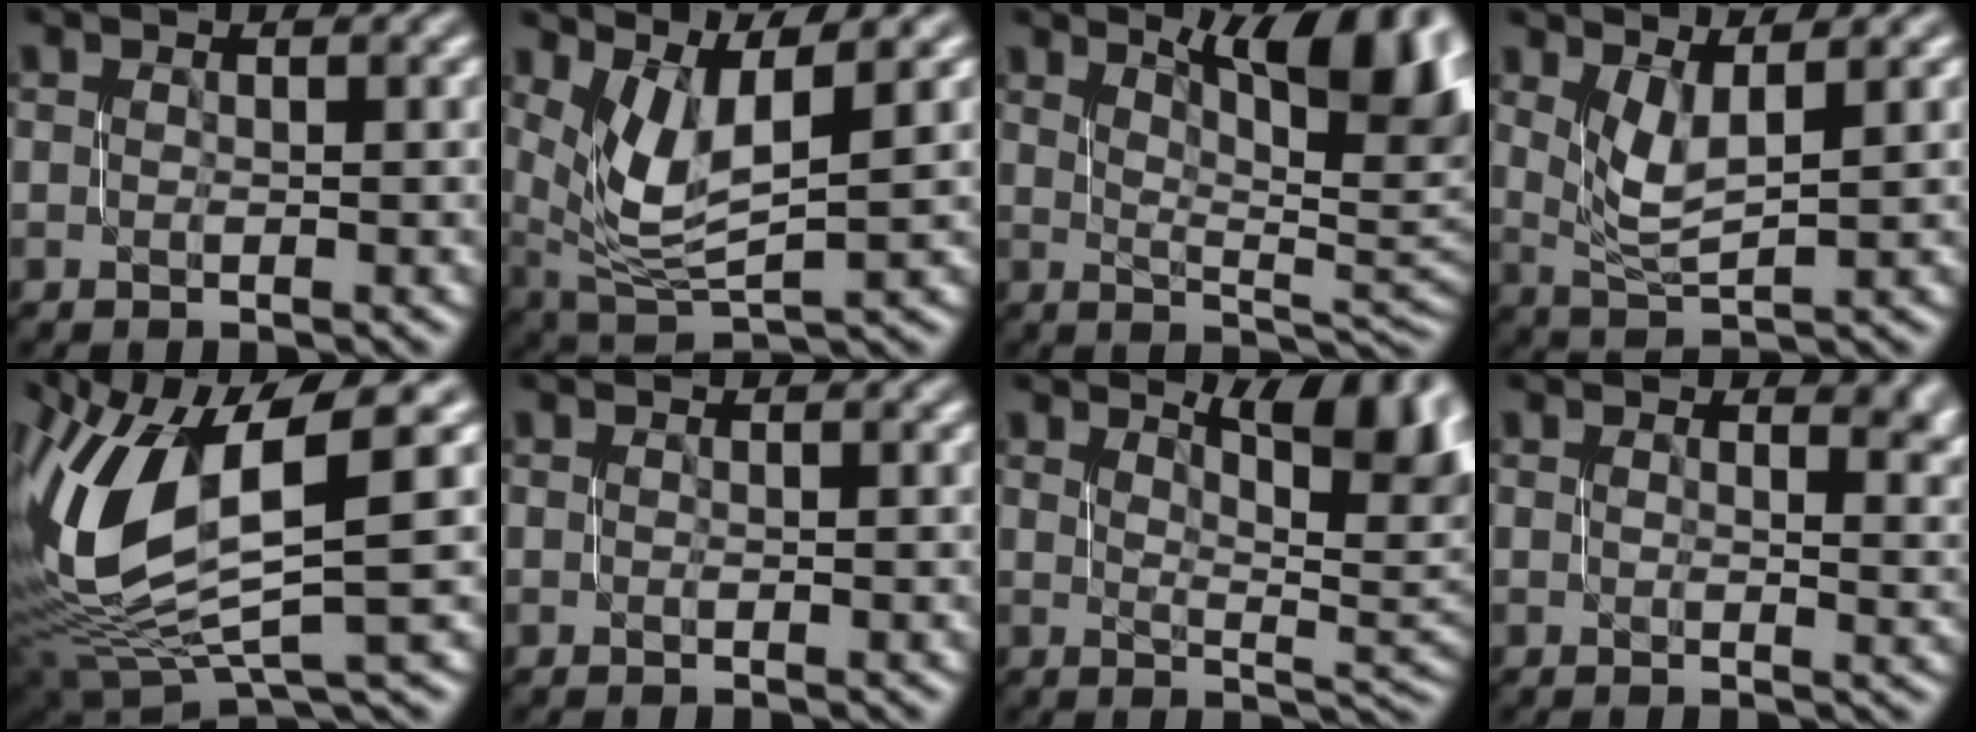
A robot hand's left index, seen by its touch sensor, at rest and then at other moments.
{"total": 5.7, "force": [2.4, 1.9, 4.8], "torque": [-0.108, -0.006, 0.055]}
{"total": 10.4, "force": [4.7, 3.6, 8.5], "torque": [-0.086, 0.015, 0.069]}
{"total": 2.8, "force": [1.4, 0.8, 2.3], "torque": [-0.054, -0.006, 0.037]}
{"total": 11.1, "force": [1.9, 4.7, 9.9], "torque": [-0.224, -0.008, 0.041]}
{"total": 0.0}
{"total": 7.9, "force": [3.5, 3.0, 6.5], "torque": [-0.063, 0.011, 0.052]}
{"total": 4.8, "force": [2.2, 2.5, 3.5], "torque": [-0.012, 0.003, 0.023]}